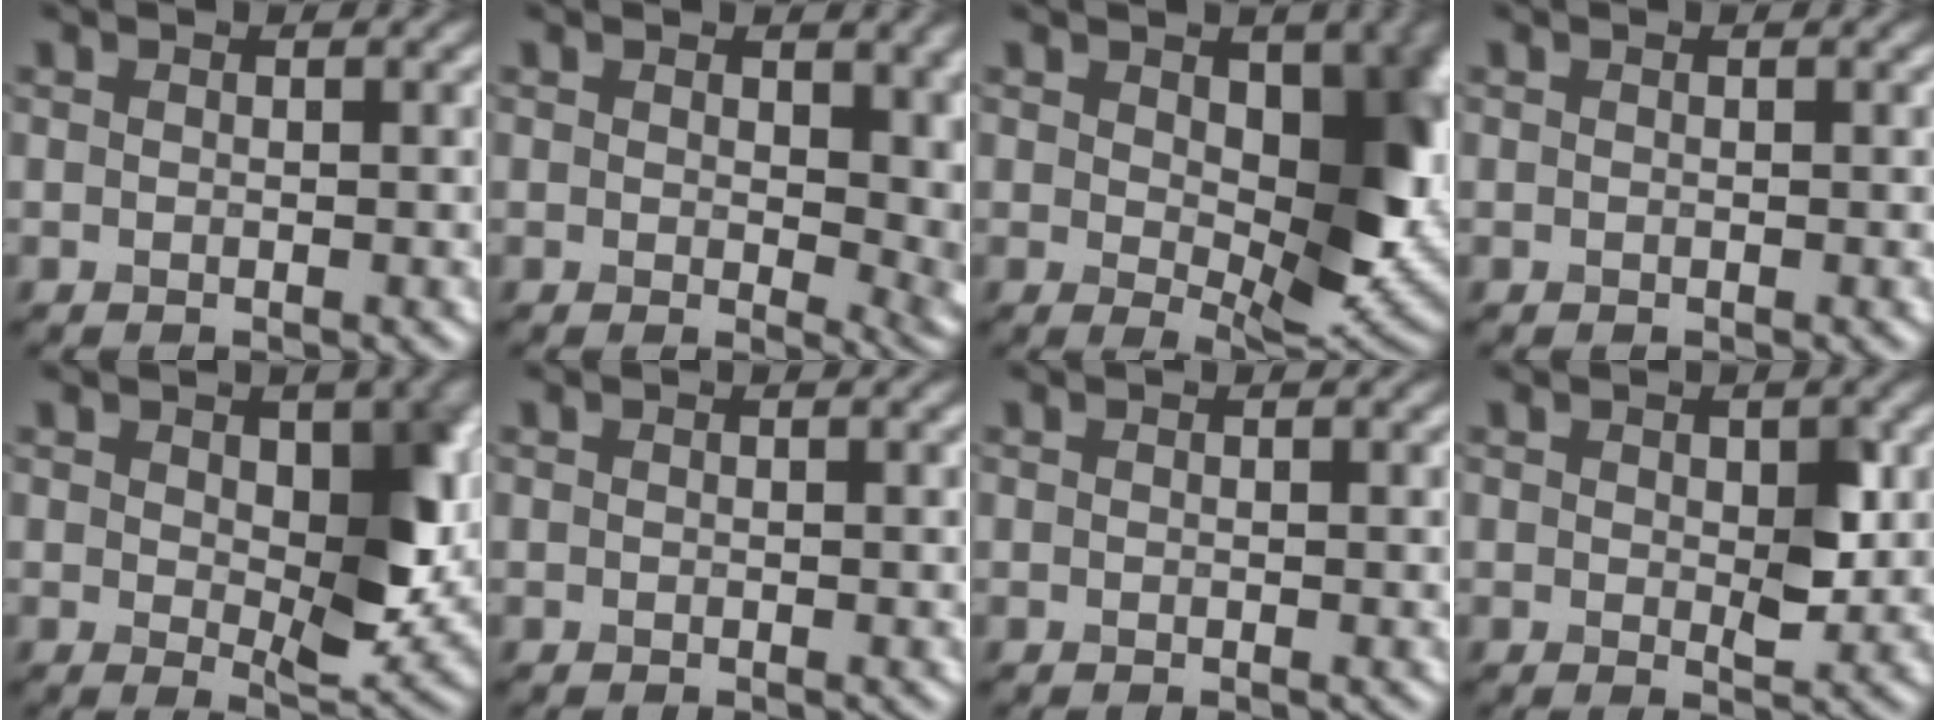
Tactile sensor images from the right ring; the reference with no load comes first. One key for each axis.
{"total": 7.5, "fx": 1.5, "fy": 4.7, "fz": 5.7, "tx": -0.064, "ty": -0.020, "tz": 0.029}
{"total": 9.5, "fx": 1.2, "fy": 5.3, "fz": 7.8, "tx": -0.106, "ty": -0.012, "tz": 0.023}
{"total": 0.0}
{"total": 6.8, "fx": 0.9, "fy": 3.7, "fz": 5.7, "tx": -0.085, "ty": -0.012, "tz": 0.019}
{"total": 0.0}
{"total": 0.0}
{"total": 2.6, "fx": 0.3, "fy": 1.4, "fz": 2.2, "tx": -0.031, "ty": -0.009, "tz": 0.008}